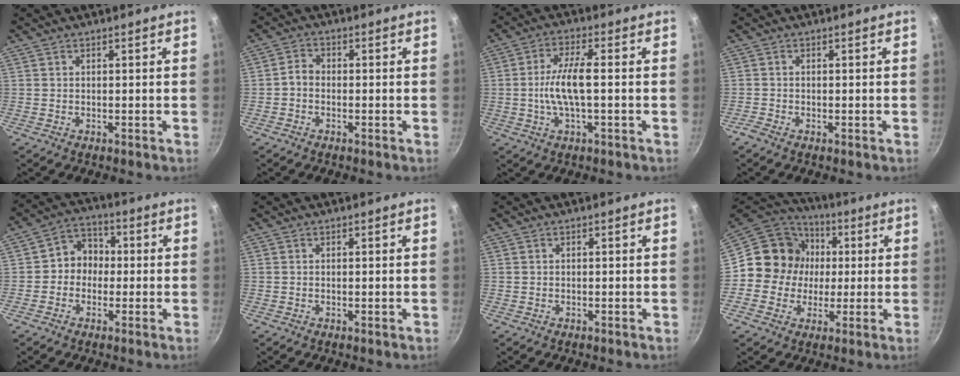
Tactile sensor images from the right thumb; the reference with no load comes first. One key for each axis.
{"total": 2.4, "fx": -0.9, "fy": 1.8, "fz": 1.3, "tx": -0.027, "ty": 0.018, "tz": -0.026}
{"total": 7.9, "fx": -0.7, "fy": 2.2, "fz": 7.6, "tx": -0.154, "ty": 0.017, "tz": -0.018}
{"total": 1.1, "fx": -0.8, "fy": 0.3, "fz": 0.8, "tx": -0.028, "ty": 0.004, "tz": -0.021}
{"total": 6.7, "fx": -0.4, "fy": 6.0, "fz": 3.0, "tx": -0.008, "ty": 0.019, "tz": -0.023}
{"total": 0.0}
{"total": 0.0}
{"total": 14.0, "fx": 0.9, "fy": 13.0, "fz": 5.1, "tx": -0.053, "ty": 0.024, "tz": 0.002}